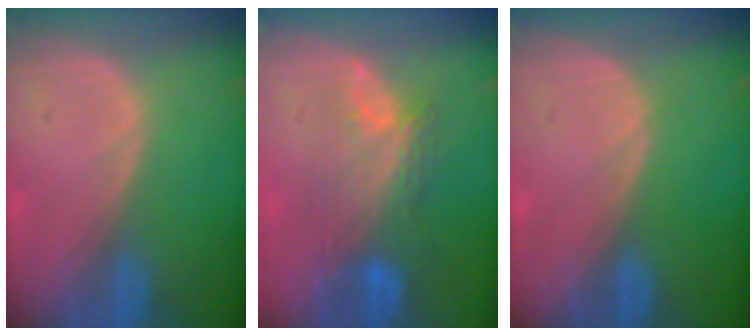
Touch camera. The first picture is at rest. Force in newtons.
{"total": 8.3, "press": 7.7, "slide": 3.3}
{"total": 0.0}